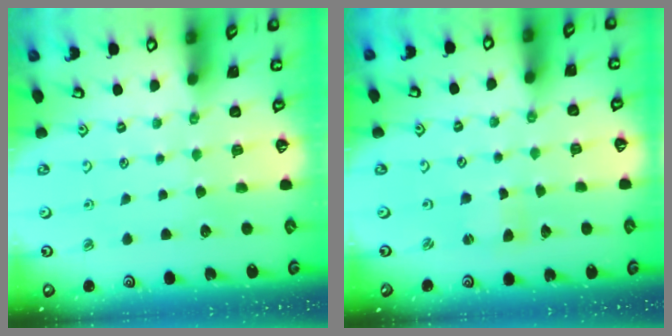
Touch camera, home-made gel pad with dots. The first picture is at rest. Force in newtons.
{"total": 1.1, "press": 1.1, "slide": 0.2}